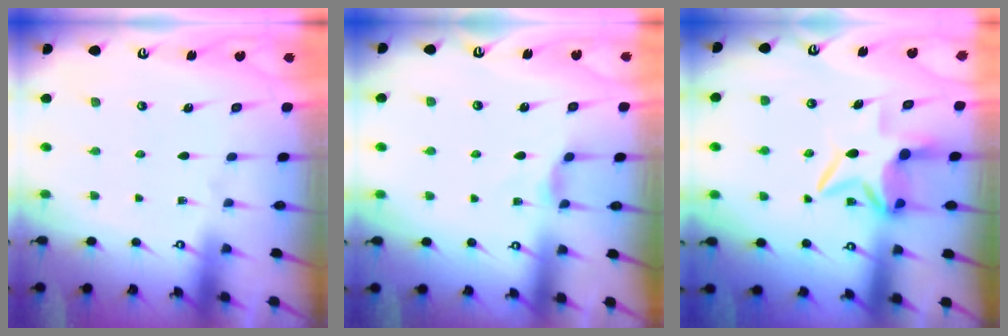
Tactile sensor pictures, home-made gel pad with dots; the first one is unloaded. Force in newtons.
{"total": 4.2, "press": 4.1, "slide": 0.7}
{"total": 7.0, "press": 6.9, "slide": 1.1}